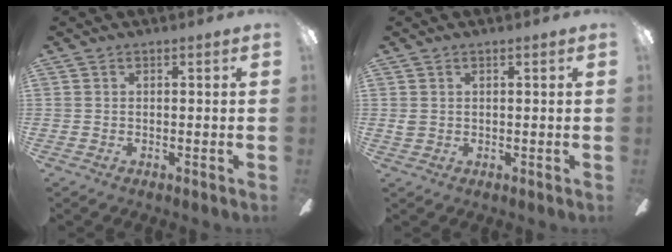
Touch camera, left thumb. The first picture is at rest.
{"total": 1.7, "force": [0.5, 1.2, 1.1], "torque": [-0.022, 0.005, 0.008]}